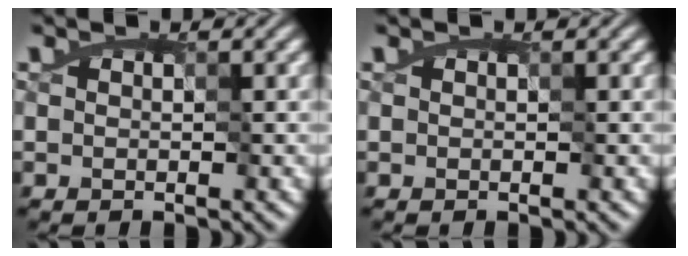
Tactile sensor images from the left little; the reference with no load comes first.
{"total": 0.0}